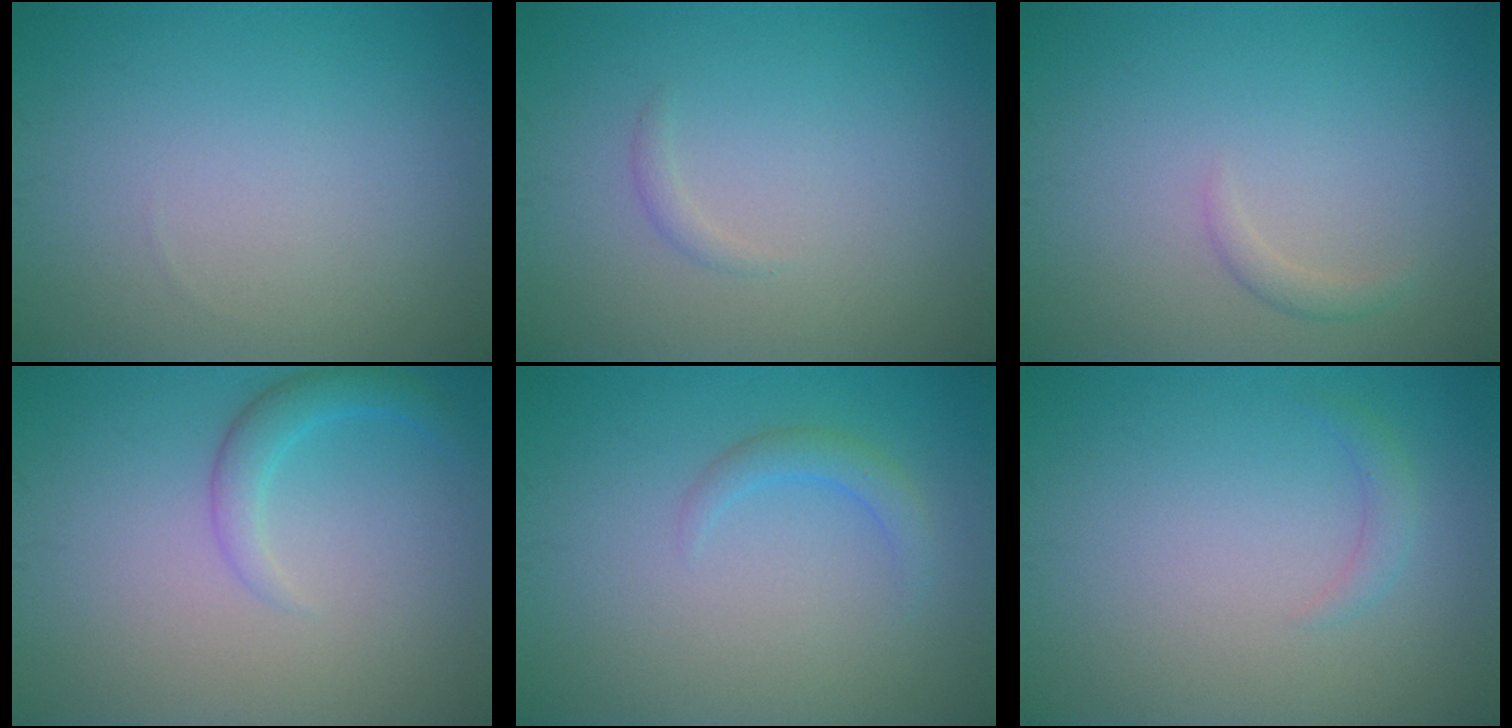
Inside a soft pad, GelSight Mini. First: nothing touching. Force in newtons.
{"total": 0.7, "press": 0.7, "slide": 0.1}
{"total": 1.0, "press": 1.0, "slide": 0.1}
{"total": 2.2, "press": 2.2, "slide": 0.1}
{"total": 1.6, "press": 1.6, "slide": 0.0}
{"total": 1.1, "press": 1.1, "slide": 0.0}